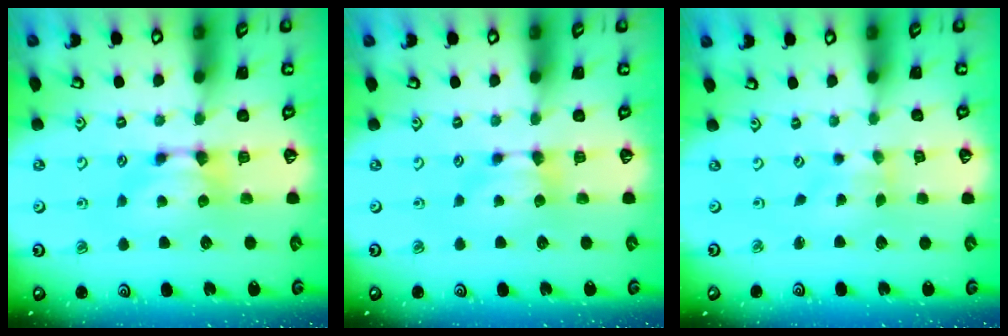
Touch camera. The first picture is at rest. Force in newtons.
{"total": 0.7, "press": 0.6, "slide": 0.5}
{"total": 3.2, "press": 3.1, "slide": 0.8}